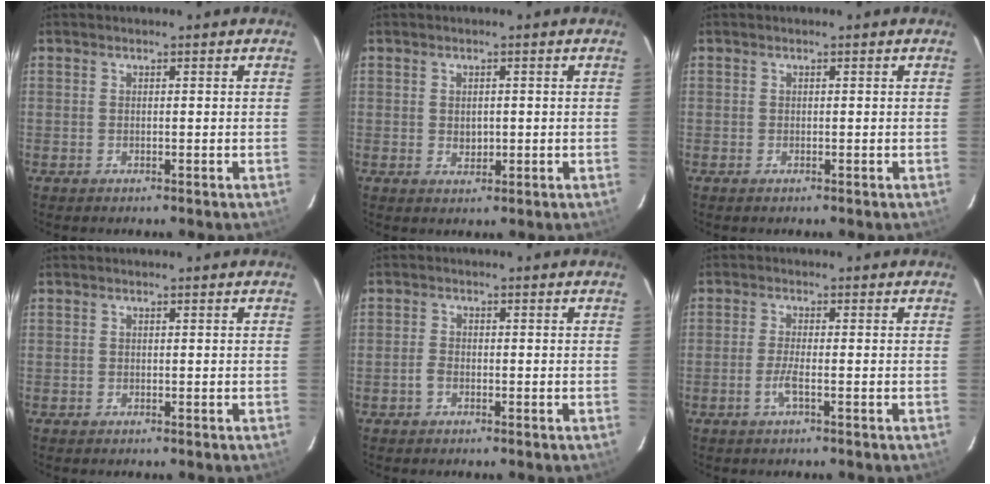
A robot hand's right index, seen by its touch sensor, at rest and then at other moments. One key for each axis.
{"total": 2.2, "fx": -0.1, "fy": 1.8, "fz": 1.3, "tx": -0.019, "ty": -0.001, "tz": 0.003}
{"total": 0.0}
{"total": 0.0}
{"total": 1.7, "fx": -1.0, "fy": 1.1, "fz": 1.0, "tx": -0.022, "ty": 0.004, "tz": -0.020}
{"total": 2.8, "fx": -1.3, "fy": -0.1, "fz": 2.4, "tx": -0.053, "ty": -0.003, "tz": -0.027}